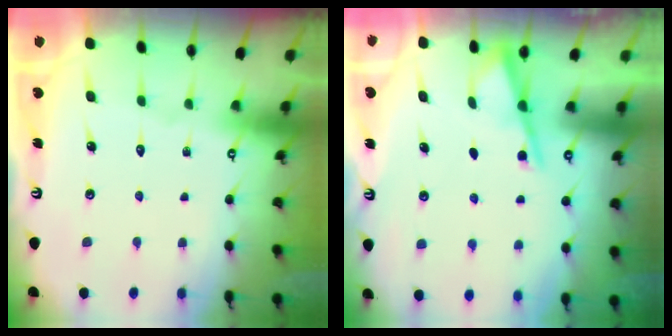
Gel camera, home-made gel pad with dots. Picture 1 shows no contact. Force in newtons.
{"total": 2.6, "press": 2.6, "slide": 0.2}